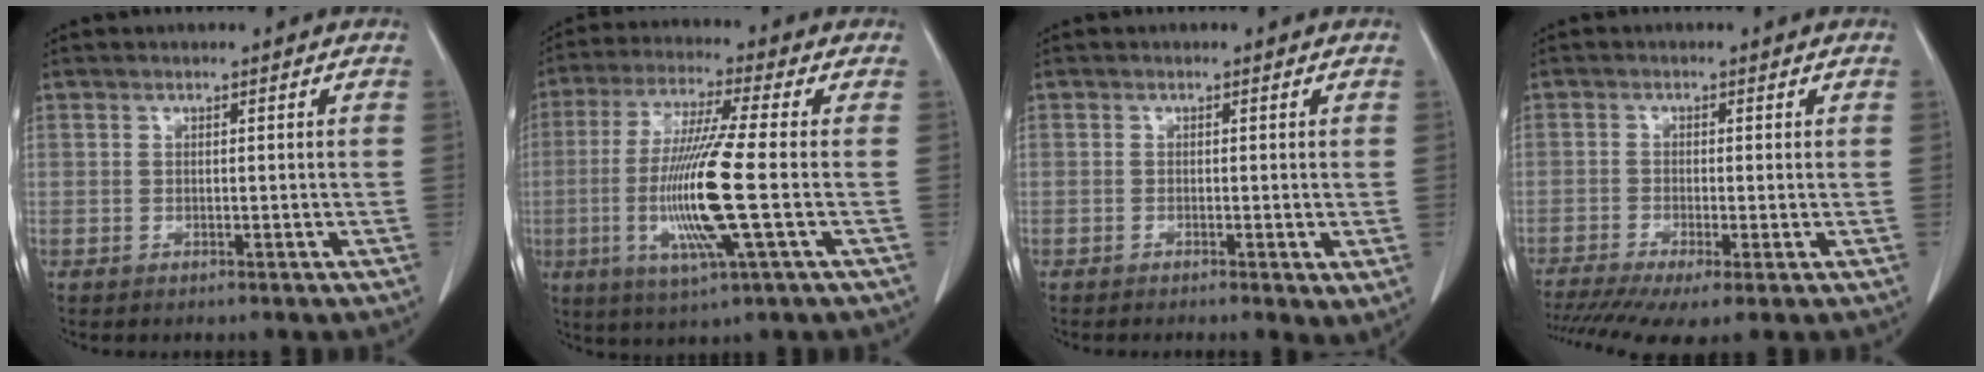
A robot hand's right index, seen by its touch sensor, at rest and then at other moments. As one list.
[{"total": 13.6, "force": [-2.3, -0.4, 13.4], "torque": [-0.275, -0.016, -0.052]}, {"total": 2.1, "force": [-0.6, 0.5, 2.0], "torque": [-0.027, -0.006, -0.009]}, {"total": 8.8, "force": [-5.6, 1.8, 6.6], "torque": [-0.122, -0.013, -0.096]}]